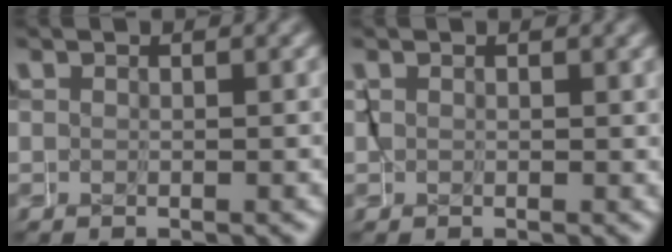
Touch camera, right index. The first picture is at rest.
{"total": 0.6, "force": [0.2, 0.5, 0.4], "torque": [-0.002, -0.002, 0.003]}